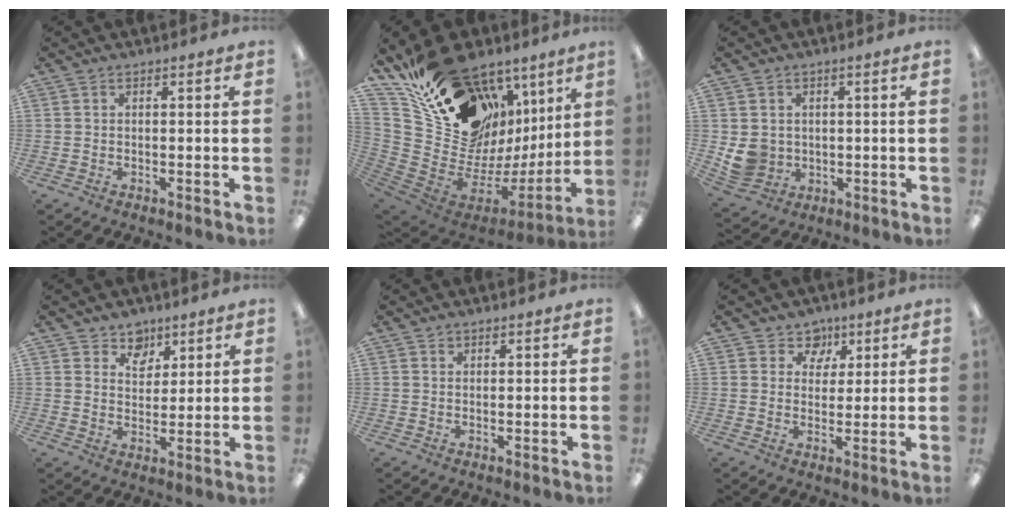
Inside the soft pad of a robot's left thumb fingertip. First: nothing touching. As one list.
[{"total": 23.2, "force": [16.4, 13.0, 10.0], "torque": [-0.156, -0.127, 0.333]}, {"total": 6.8, "force": [0.6, 6.5, 1.9], "torque": [-0.045, 0.002, 0.021]}, {"total": 6.0, "force": [4.4, 4.1, 0.5], "torque": [-0.010, -0.027, 0.081]}, {"total": 0.7, "force": [0.5, 0.4, 0.1], "torque": [-0.002, 0.000, 0.011]}, {"total": 5.8, "force": [3.2, 4.8, 0.7], "torque": [-0.006, -0.021, 0.056]}]